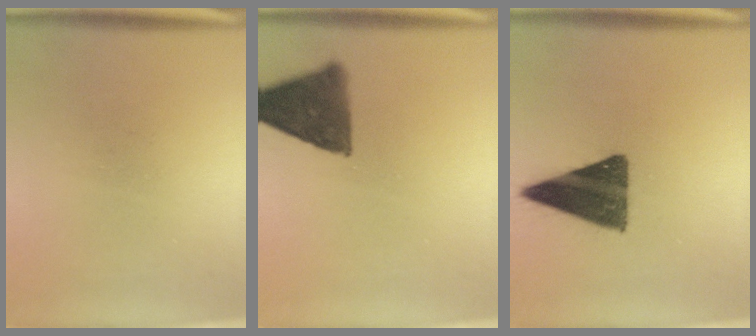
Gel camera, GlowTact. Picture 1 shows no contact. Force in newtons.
{"total": 11.1}
{"total": 13.5}